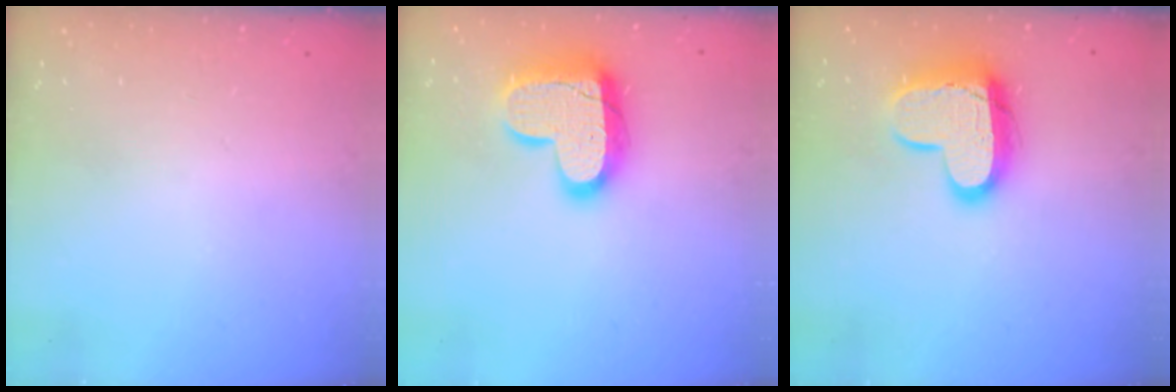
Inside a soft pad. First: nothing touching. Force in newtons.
{"total": 18.0, "press": 17.9, "slide": 1.3}
{"total": 14.9, "press": 14.9, "slide": 1.4}